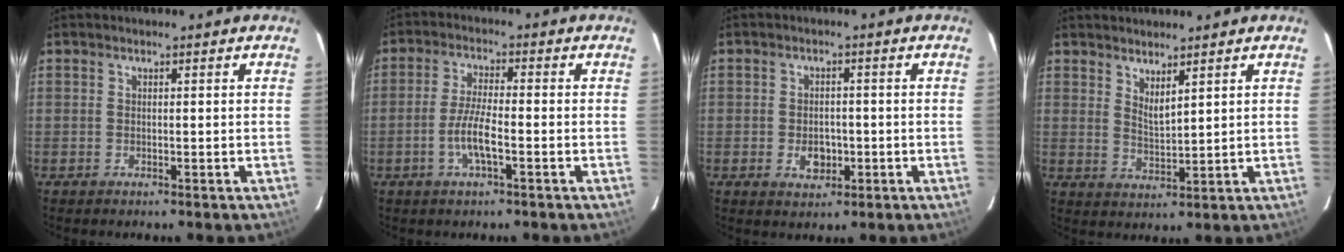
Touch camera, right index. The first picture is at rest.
{"total": 5.9, "force": [-2.2, 1.0, 5.4], "torque": [-0.108, -0.003, -0.044]}
{"total": 4.4, "force": [-1.2, 3.3, 2.7], "torque": [-0.049, 0.000, -0.013]}
{"total": 3.7, "force": [2.8, 0.7, 2.3], "torque": [-0.039, -0.008, 0.049]}